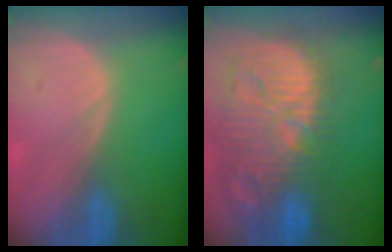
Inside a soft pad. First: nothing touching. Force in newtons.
{"total": 14.7, "press": 12.8, "slide": 7.2}